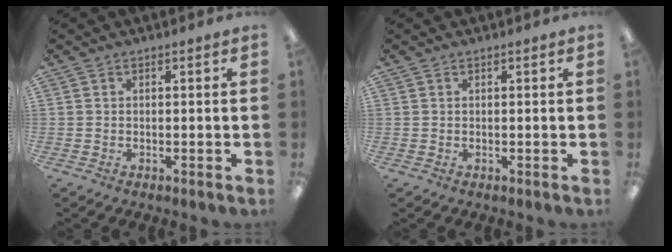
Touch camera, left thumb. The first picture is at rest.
{"total": 0.0}